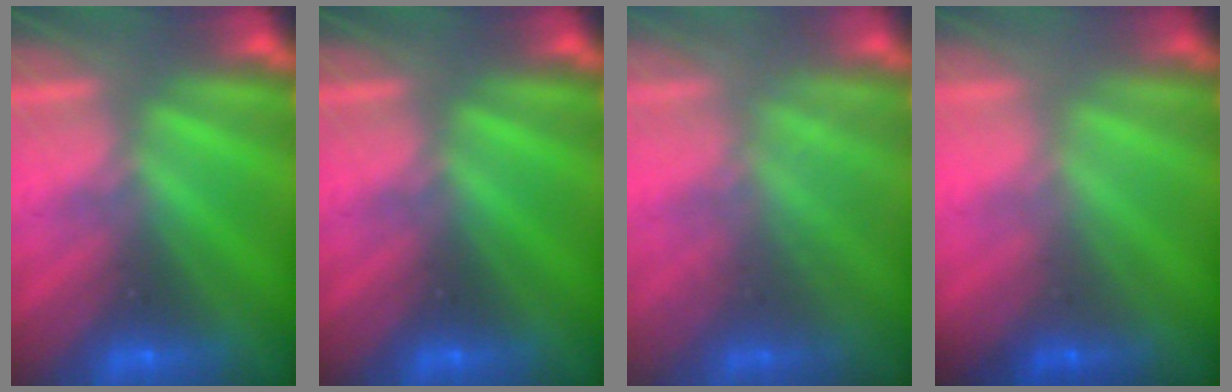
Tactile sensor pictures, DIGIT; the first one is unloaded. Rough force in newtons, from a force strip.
{"total": 0.0}
{"total": 1.8}
{"total": 1.5}